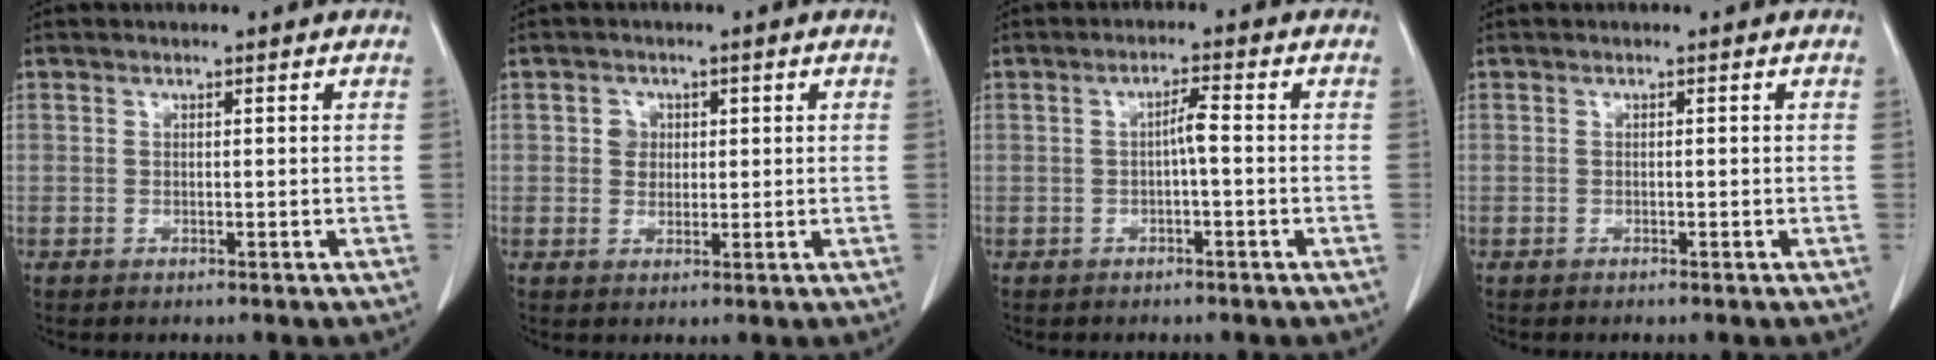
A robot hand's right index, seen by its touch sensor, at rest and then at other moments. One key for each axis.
{"total": 3.2, "fx": 0.7, "fy": 2.8, "fz": 1.4, "tx": -0.023, "ty": 0.011, "tz": 0.016}
{"total": 2.8, "fx": -0.2, "fy": 0.6, "fz": 2.8, "tx": -0.054, "ty": 0.009, "tz": -0.001}
{"total": 0.0}